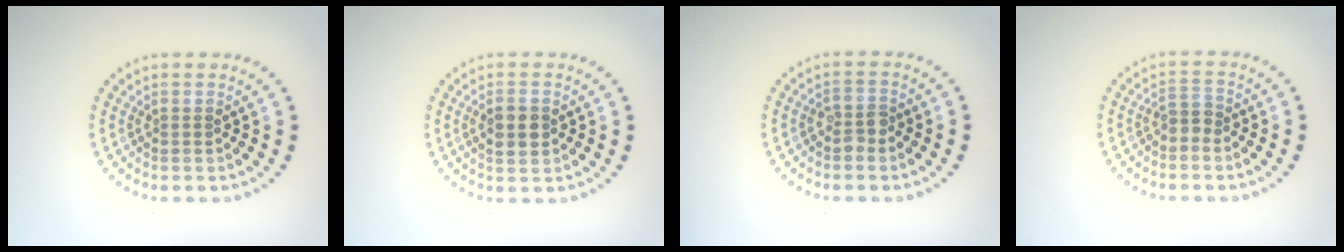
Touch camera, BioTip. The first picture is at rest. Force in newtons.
{"total": 2.2, "press": 2.2, "slide": 0.2}
{"total": 1.7, "press": 1.6, "slide": 0.5}
{"total": 1.5, "press": 1.3, "slide": 0.9}